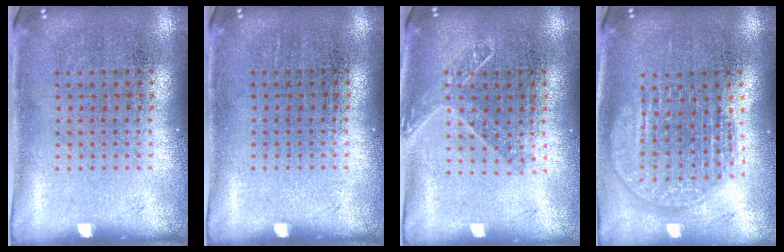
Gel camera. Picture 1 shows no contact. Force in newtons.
{"total": 0.0}
{"total": 1.4, "press": 1.1, "slide": 0.8}
{"total": 1.8, "press": 1.6, "slide": 0.9}